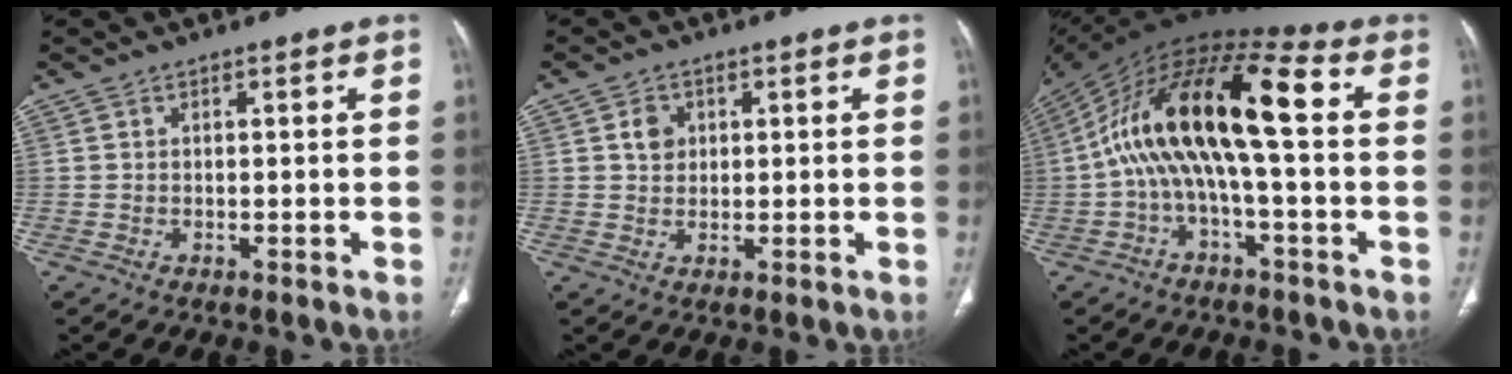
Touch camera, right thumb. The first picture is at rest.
{"total": 3.3, "force": [1.0, 2.7, 1.5], "torque": [-0.013, -0.002, 0.017]}
{"total": 18.5, "force": [0.0, 6.3, 17.3], "torque": [-0.315, 0.057, -0.013]}